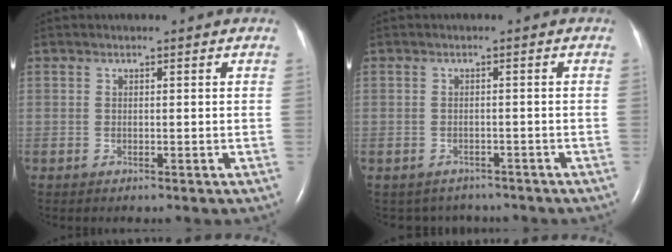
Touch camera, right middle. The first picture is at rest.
{"total": 4.6, "force": [-4.0, 2.2, -0.1], "torque": [0.001, 0.007, -0.048]}